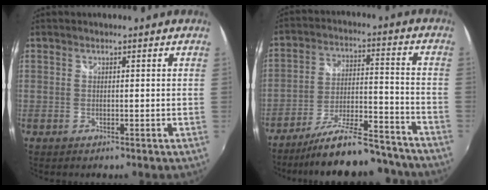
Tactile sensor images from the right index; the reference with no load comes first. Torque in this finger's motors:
{"motor_torque": [1.17, -0.97, 0.37, 0.06]}